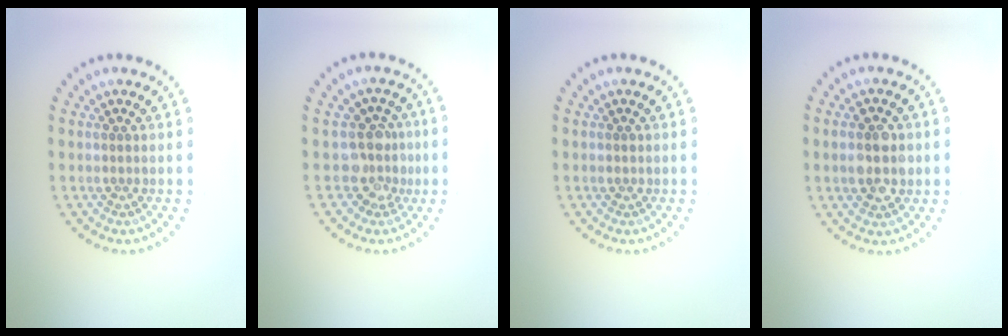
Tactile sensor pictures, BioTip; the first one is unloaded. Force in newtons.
{"total": 3.0, "press": 2.2, "slide": 2.0}
{"total": 0.7, "press": 0.7, "slide": 0.0}
{"total": 4.0, "press": 4.0, "slide": 0.1}